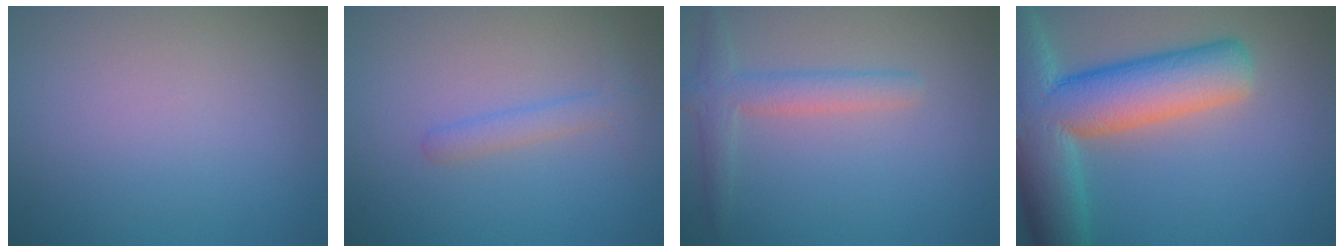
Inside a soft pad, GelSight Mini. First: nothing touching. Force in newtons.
{"total": 1.6, "press": 1.6, "slide": 0.1}
{"total": 2.8, "press": 2.8, "slide": 0.1}
{"total": 12.1, "press": 12.1, "slide": 0.9}